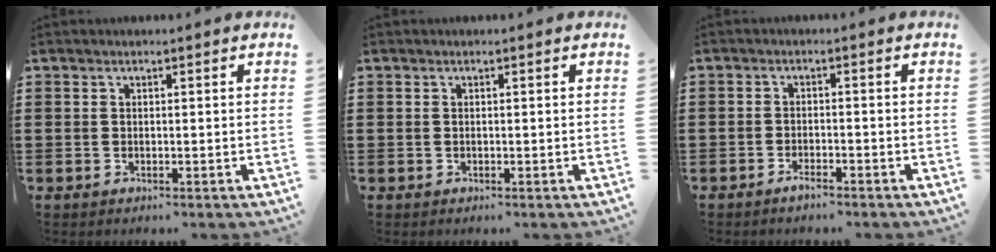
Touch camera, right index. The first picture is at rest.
{"total": 0.0}
{"total": 1.7, "force": [-1.5, 0.2, 0.8], "torque": [-0.015, -0.001, -0.027]}